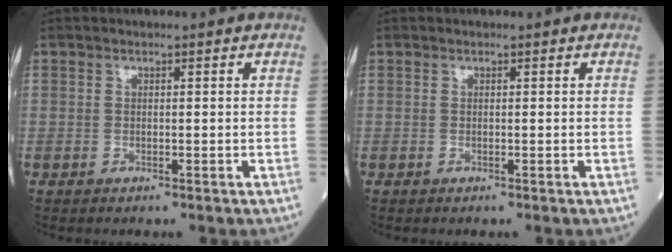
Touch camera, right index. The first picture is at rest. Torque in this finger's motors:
{"motor_torque": [0.01, -0.01, 0.00, -0.01]}